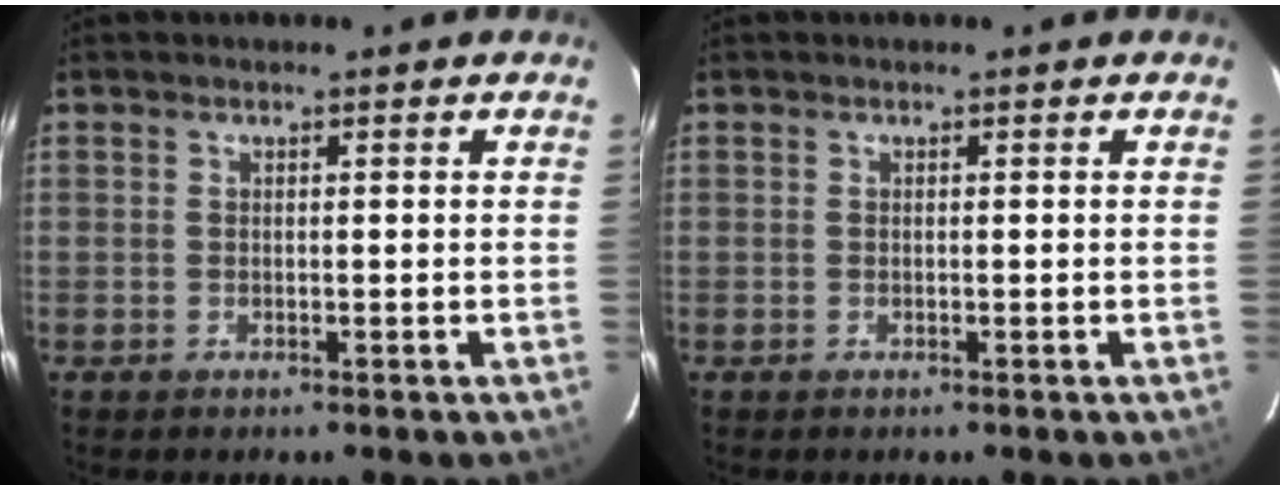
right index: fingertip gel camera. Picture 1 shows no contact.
{"total": 0.0}